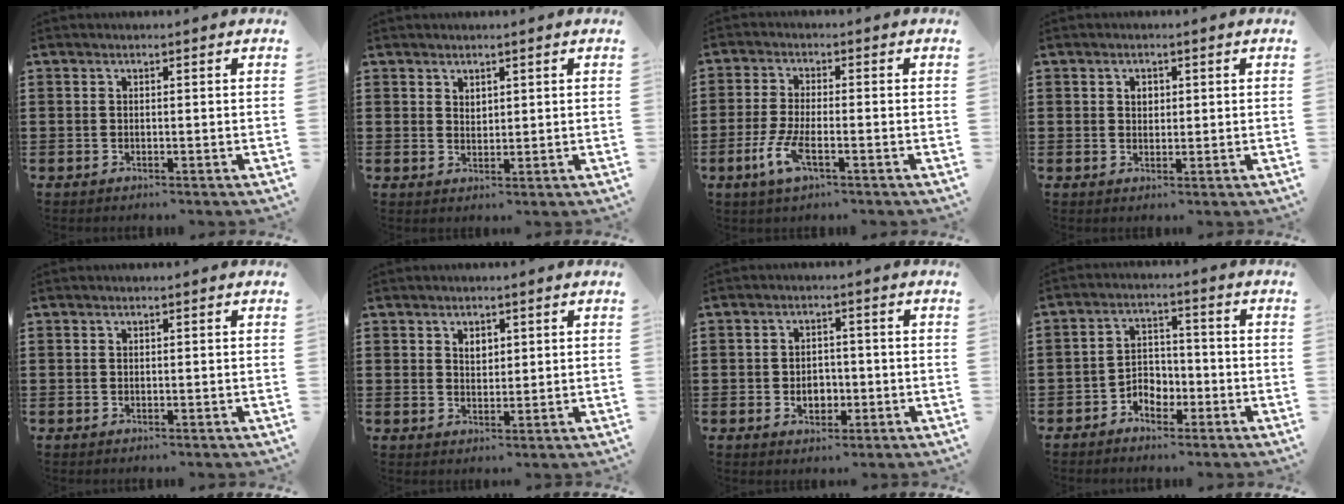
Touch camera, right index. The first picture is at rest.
{"total": 1.7, "force": [1.5, 0.8, 0.2], "torque": [-0.005, 0.003, 0.029]}
{"total": 5.2, "force": [-2.4, 1.4, 4.5], "torque": [-0.106, -0.015, -0.049]}
{"total": 1.6, "force": [0.5, 1.2, 0.9], "torque": [-0.020, 0.009, 0.009]}
{"total": 0.0}
{"total": 2.2, "force": [1.3, 1.4, 1.1], "torque": [-0.017, 0.003, 0.021]}
{"total": 3.3, "force": [-0.8, 2.6, 1.9], "torque": [-0.034, 0.002, -0.019]}
{"total": 3.6, "force": [-2.3, 2.5, 1.3], "torque": [-0.031, 0.011, -0.049]}